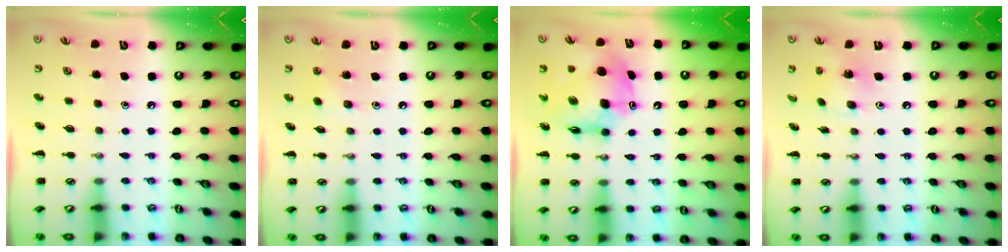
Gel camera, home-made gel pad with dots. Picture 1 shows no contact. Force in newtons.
{"total": 2.1, "press": 2.0, "slide": 0.8}
{"total": 9.5, "press": 9.1, "slide": 3.0}
{"total": 4.3, "press": 4.3, "slide": 0.6}